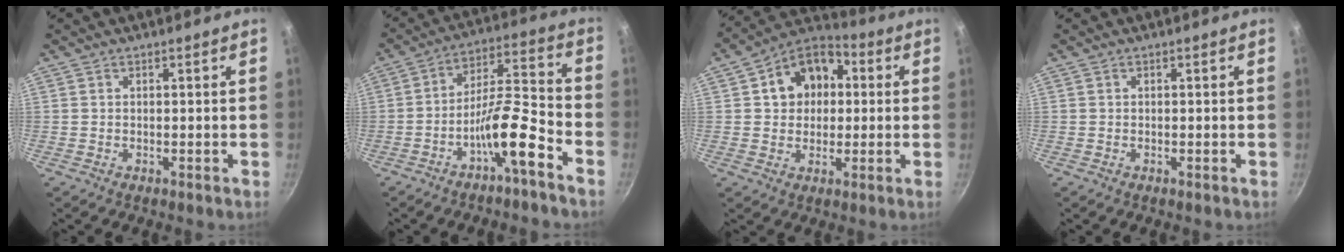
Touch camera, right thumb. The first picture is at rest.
{"total": 11.3, "force": [-6.3, 2.2, 9.2], "torque": [-0.156, 0.054, -0.109]}
{"total": 12.7, "force": [2.3, 10.0, 7.5], "torque": [-0.079, 0.021, 0.019]}
{"total": 0.0}